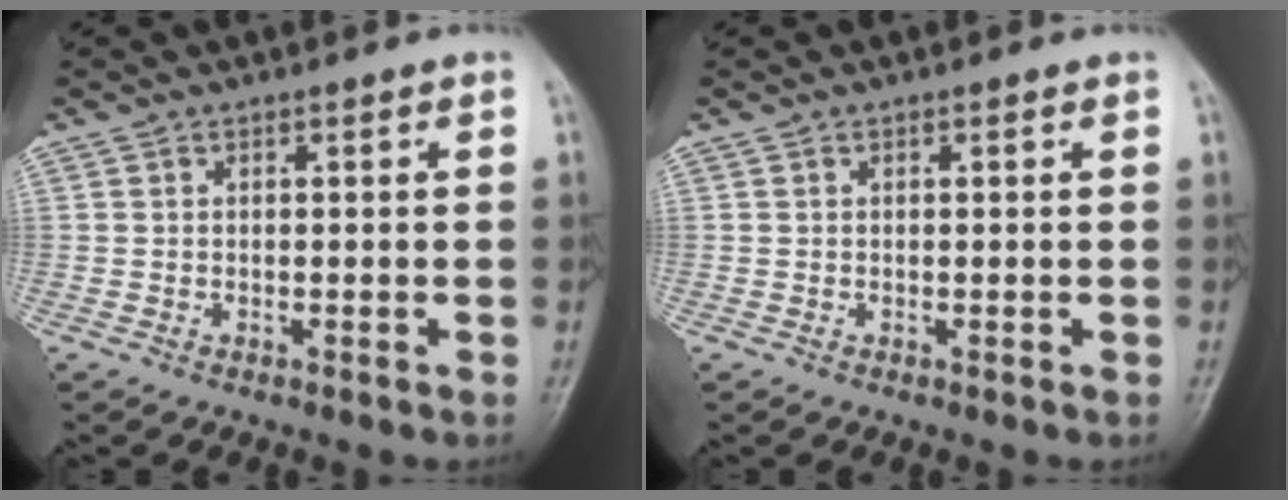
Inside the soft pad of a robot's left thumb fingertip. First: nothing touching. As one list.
[{"total": 0.0}]